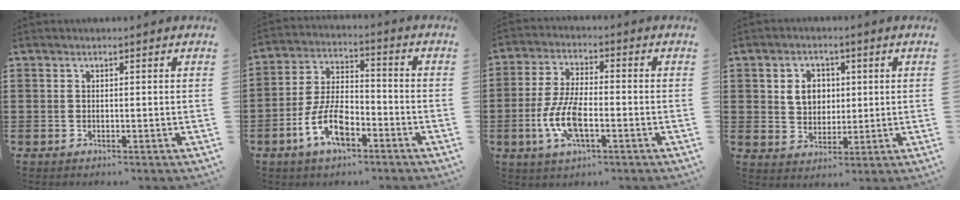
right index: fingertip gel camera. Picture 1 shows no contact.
{"total": 9.1, "force": [-4.5, 4.3, 6.7], "torque": [-0.154, 0.002, -0.087]}
{"total": 8.7, "force": [-2.7, 3.3, 7.6], "torque": [-0.180, -0.015, -0.056]}
{"total": 5.0, "force": [1.1, 4.2, 2.5], "torque": [-0.058, 0.012, 0.015]}